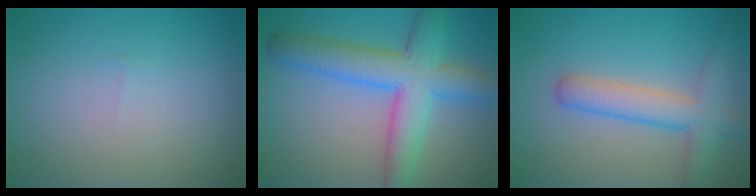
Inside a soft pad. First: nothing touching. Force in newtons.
{"total": 7.4, "press": 7.4, "slide": 0.3}
{"total": 4.5, "press": 4.5, "slide": 0.2}